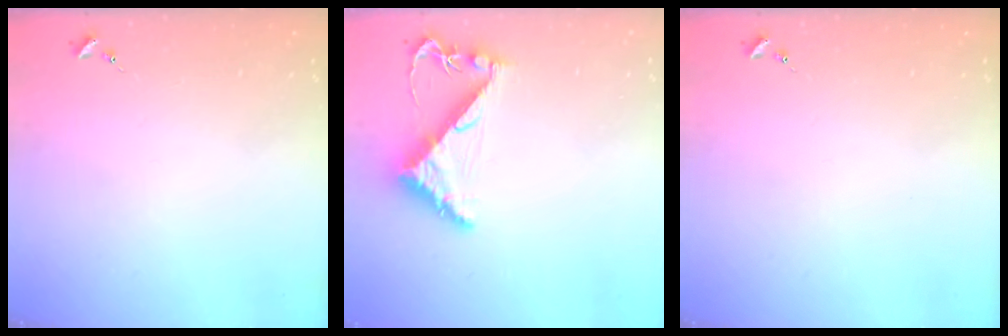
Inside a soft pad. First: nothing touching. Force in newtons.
{"total": 7.9, "press": 7.9, "slide": 0.8}
{"total": 0.0}